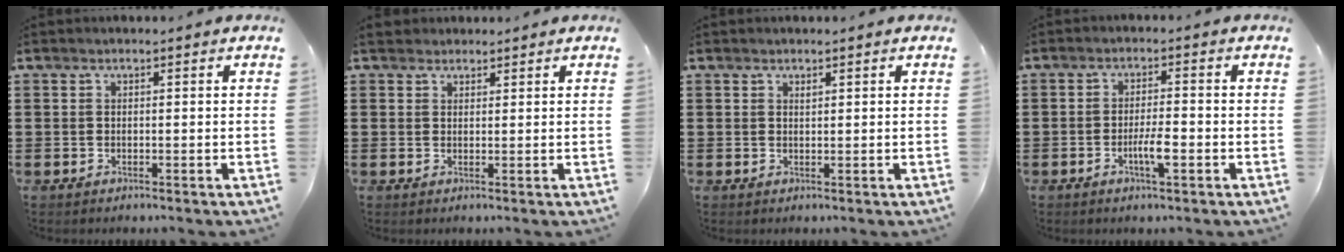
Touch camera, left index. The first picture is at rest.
{"total": 1.7, "force": [1.5, 0.8, 0.1], "torque": [-0.006, 0.005, 0.031]}
{"total": 0.5, "force": [0.4, 0.2, 0.2], "torque": [-0.005, 0.001, 0.009]}
{"total": 4.0, "force": [-1.5, 0.9, 3.6], "torque": [-0.067, 0.004, -0.029]}